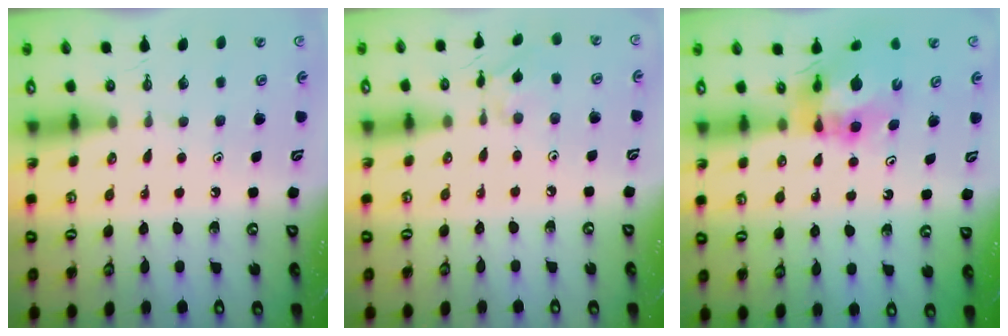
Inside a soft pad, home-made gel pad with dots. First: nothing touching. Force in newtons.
{"total": 6.0, "press": 5.9, "slide": 0.6}
{"total": 11.7, "press": 11.6, "slide": 1.4}